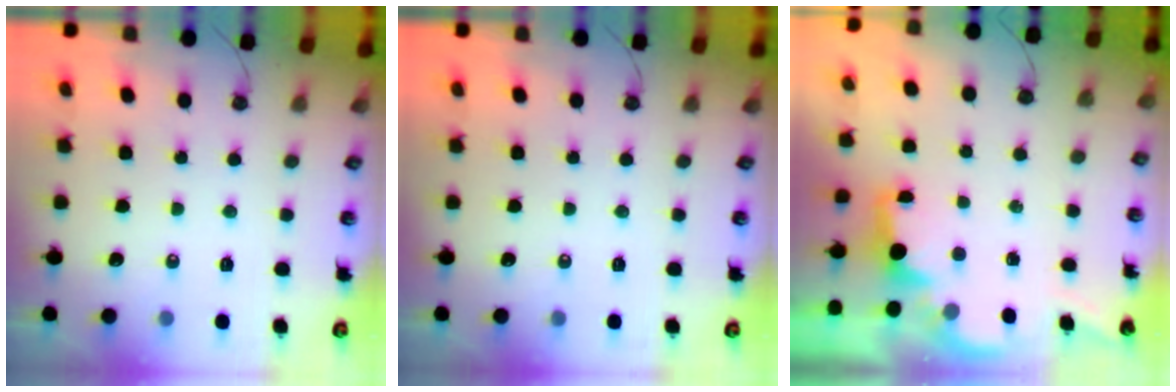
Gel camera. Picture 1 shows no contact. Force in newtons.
{"total": 0.0}
{"total": 2.0, "press": 1.8, "slide": 0.8}